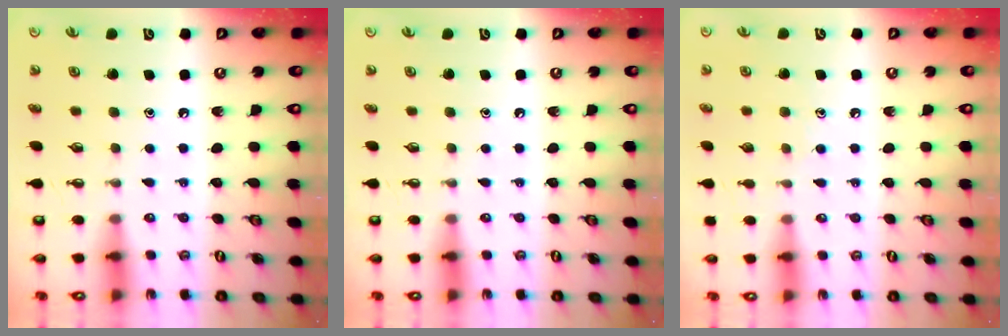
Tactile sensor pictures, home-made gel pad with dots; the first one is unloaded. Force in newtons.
{"total": 0.0}
{"total": 5.5, "press": 5.5, "slide": 0.6}